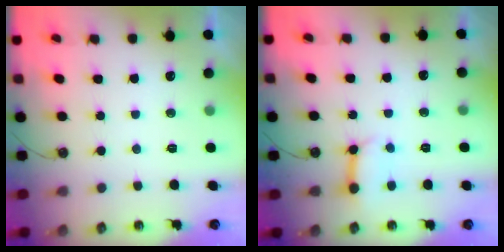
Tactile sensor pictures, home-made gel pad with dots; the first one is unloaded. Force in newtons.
{"total": 7.9, "press": 7.8, "slide": 0.9}